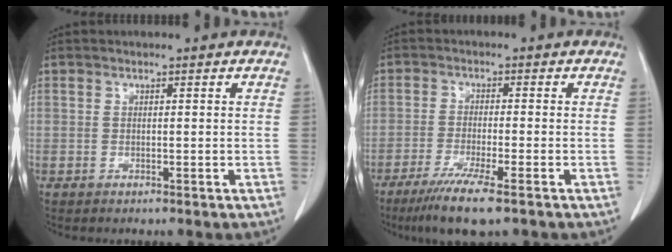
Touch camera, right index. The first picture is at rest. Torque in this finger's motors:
{"motor_torque": [0.43, -0.40, 0.36, 0.09]}